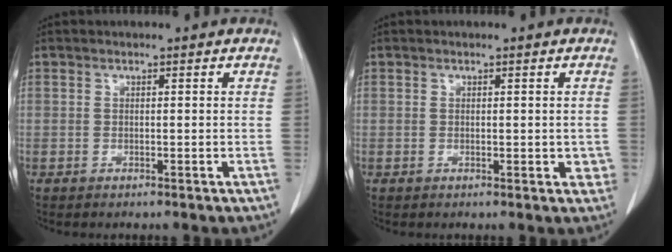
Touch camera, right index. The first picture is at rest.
{"total": 2.2, "force": [-0.1, 1.2, 1.9], "torque": [-0.012, -0.001, 0.001]}